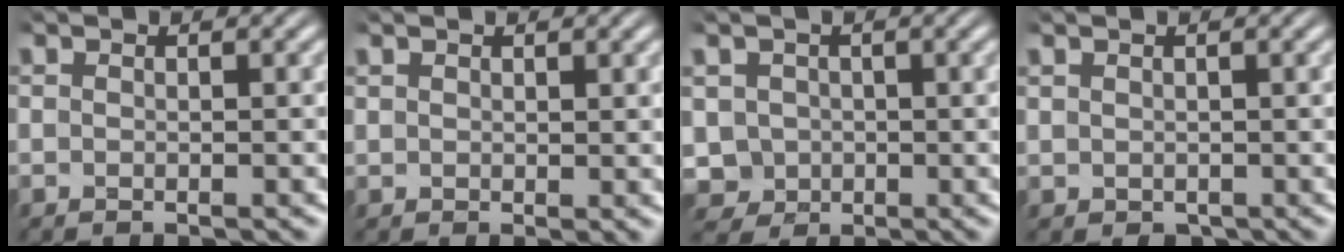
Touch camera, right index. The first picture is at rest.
{"total": 1.2, "force": [1.0, -0.6, 0.3], "torque": [0.004, -0.004, 0.024]}
{"total": 5.0, "force": [-0.3, 4.8, 1.4], "torque": [-0.052, -0.039, 0.010]}
{"total": 0.0}